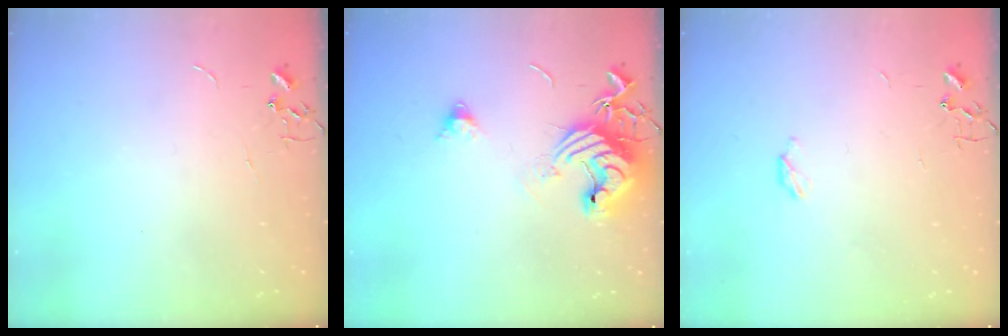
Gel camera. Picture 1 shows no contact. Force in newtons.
{"total": 13.7, "press": 13.6, "slide": 1.7}
{"total": 2.8, "press": 2.7, "slide": 0.5}